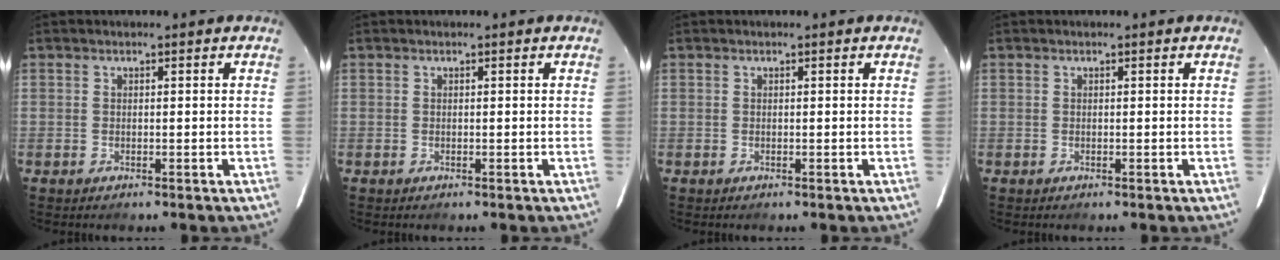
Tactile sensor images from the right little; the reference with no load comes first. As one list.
[{"total": 0.0}, {"total": 0.0}, {"total": 0.0}]